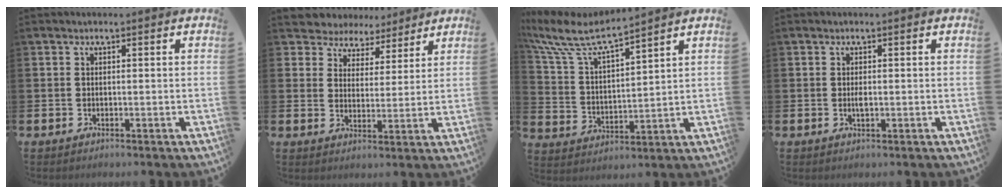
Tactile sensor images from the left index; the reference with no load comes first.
{"total": 5.6, "force": [5.0, 2.6, -0.5], "torque": [-0.022, -0.031, 0.088]}
{"total": 7.4, "force": [6.6, 1.2, 3.3], "torque": [-0.100, -0.039, 0.111]}
{"total": 1.2, "force": [0.1, 0.3, 1.1], "torque": [-0.022, 0.001, 0.000]}